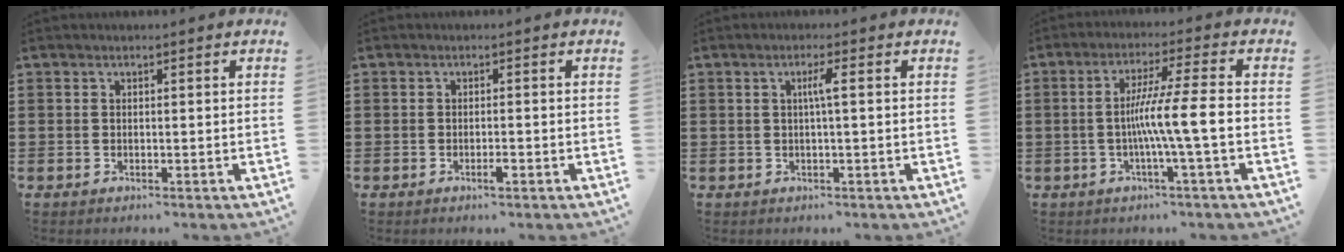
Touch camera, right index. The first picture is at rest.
{"total": 1.4, "force": [-0.8, 0.3, 1.1], "torque": [-0.021, -0.002, -0.013]}
{"total": 2.4, "force": [0.2, -0.1, 2.4], "torque": [-0.046, -0.001, -0.001]}
{"total": 8.2, "force": [-1.6, -0.4, 8.0], "torque": [-0.139, -0.005, -0.033]}